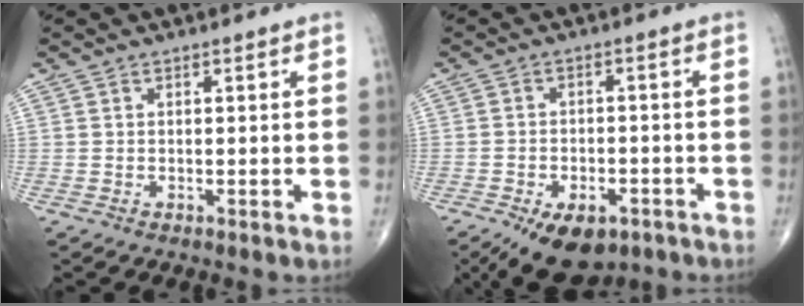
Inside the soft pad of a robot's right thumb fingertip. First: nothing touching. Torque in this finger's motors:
{"motor_torque": [2.99, 2.02, 0.48, -0.76, 0.08]}